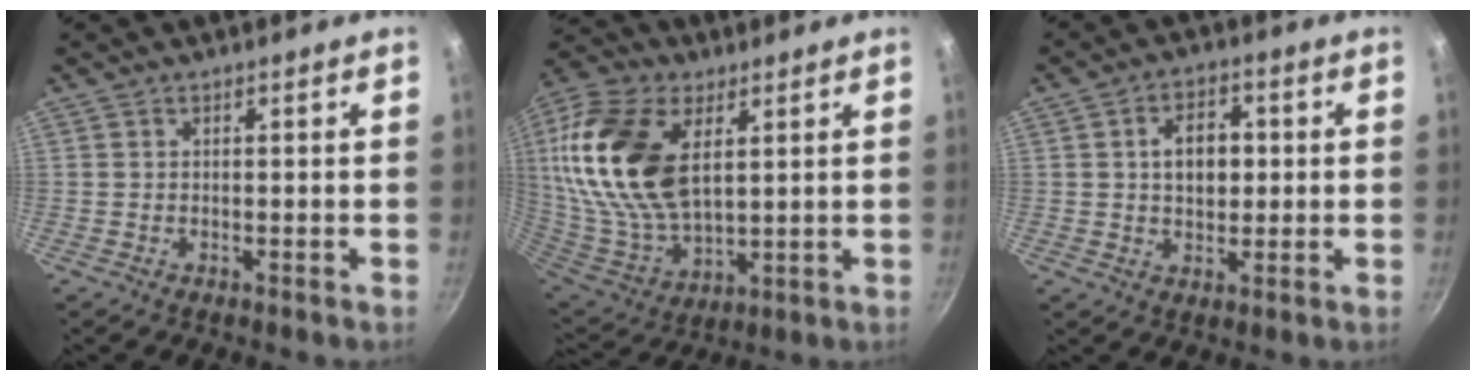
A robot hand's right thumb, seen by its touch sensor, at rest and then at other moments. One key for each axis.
{"total": 23.7, "fx": 6.5, "fy": 13.7, "fz": 18.2, "tx": -0.359, "ty": -0.023, "tz": 0.128}
{"total": 7.8, "fx": 1.0, "fy": 5.2, "fz": 5.8, "tx": -0.071, "ty": 0.008, "tz": 0.013}